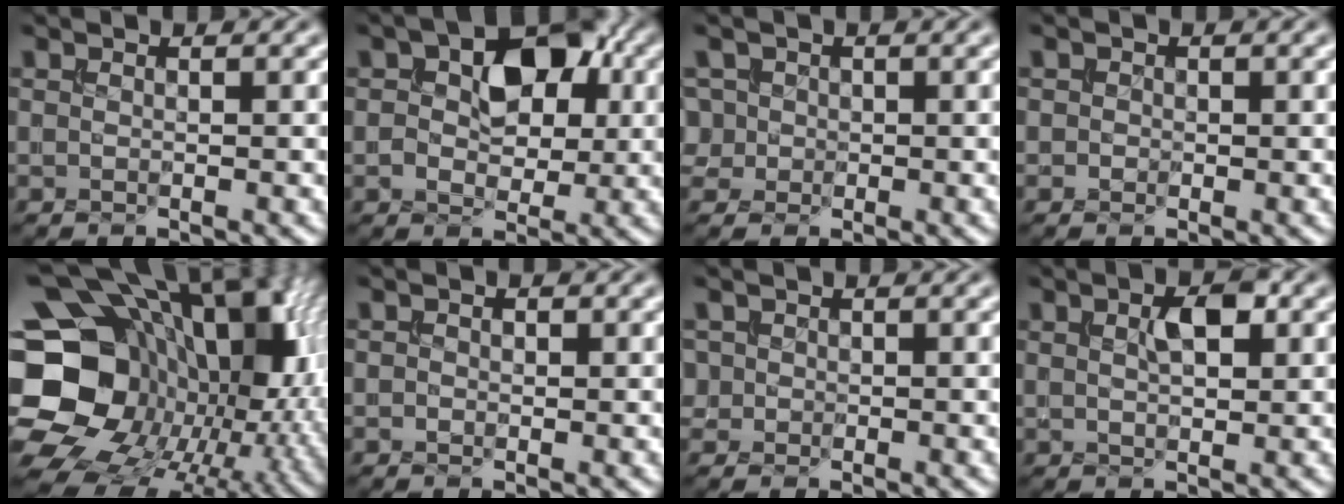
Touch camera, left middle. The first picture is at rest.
{"total": 6.5, "force": [1.3, 4.2, 4.9], "torque": [-0.069, 0.007, 0.011]}
{"total": 3.0, "force": [0.4, 2.8, 0.9], "torque": [-0.009, 0.020, 0.002]}
{"total": 0.7, "force": [0.0, 0.7, 0.1], "torque": [0.002, -0.005, -0.002]}
{"total": 24.0, "force": [-0.7, 19.6, 13.8], "torque": [-0.250, 0.015, -0.052]}
{"total": 0.9, "force": [0.1, 0.7, 0.5], "torque": [-0.007, -0.002, -0.002]}
{"total": 1.4, "force": [0.2, 1.4, 0.2], "torque": [0.001, 0.000, 0.005]}
{"total": 3.1, "force": [1.2, 1.5, 2.5], "torque": [-0.044, 0.005, 0.022]}